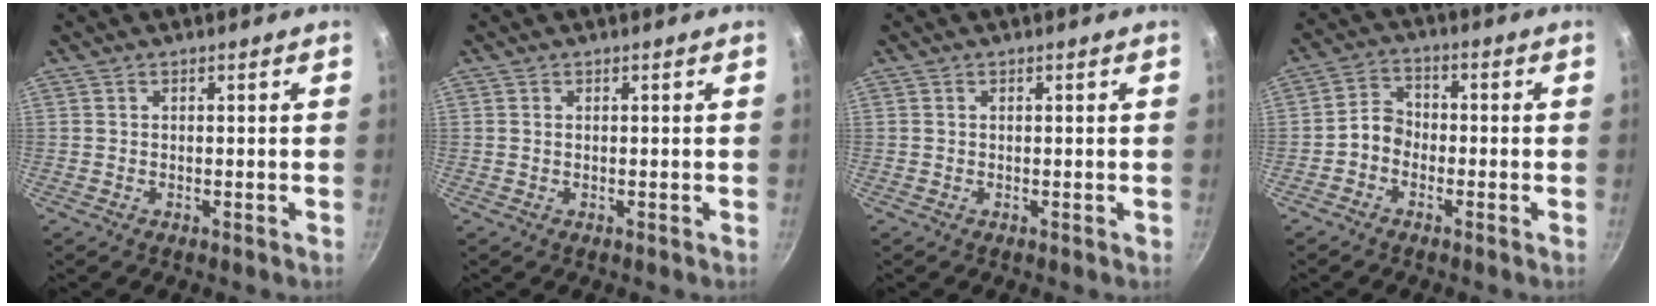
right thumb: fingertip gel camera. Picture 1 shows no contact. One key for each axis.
{"total": 0.5, "fx": 0.1, "fy": 0.3, "fz": 0.4, "tx": -0.007, "ty": 0.001, "tz": 0.002}
{"total": 0.0}
{"total": 4.4, "fx": -1.7, "fy": 3.5, "fz": 2.1, "tx": -0.021, "ty": 0.026, "tz": -0.042}